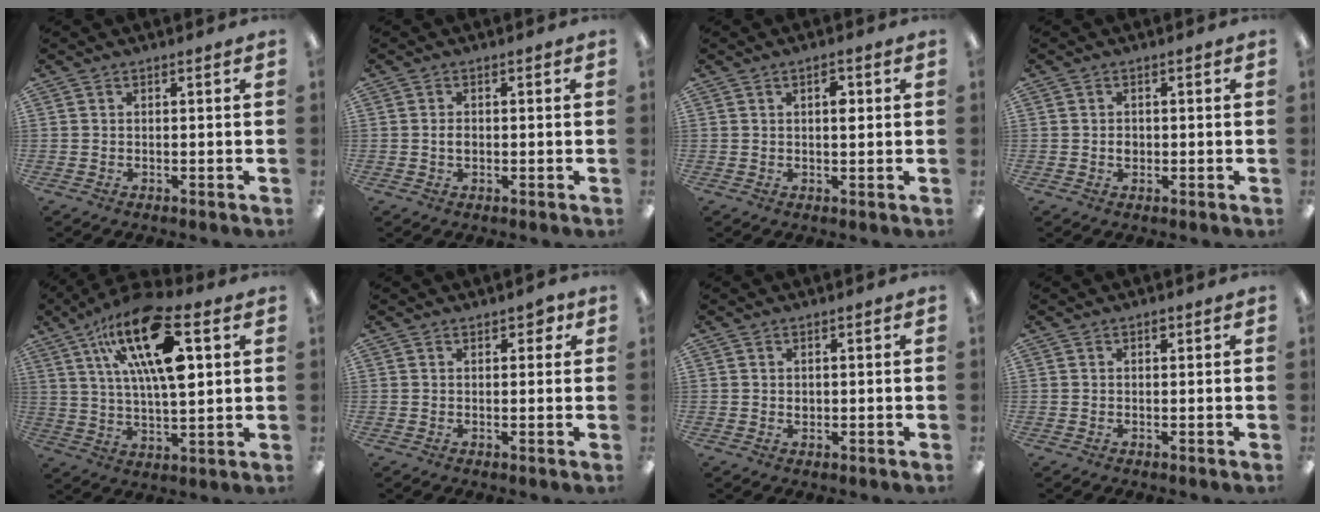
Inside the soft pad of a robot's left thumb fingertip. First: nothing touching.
{"total": 1.7, "force": [-0.1, 1.2, 1.2], "torque": [-0.023, 0.003, -0.003]}
{"total": 3.3, "force": [1.2, 1.5, 2.7], "torque": [-0.032, -0.003, 0.013]}
{"total": 1.5, "force": [-0.1, 1.3, 0.7], "torque": [-0.013, 0.003, -0.003]}
{"total": 20.7, "force": [9.0, 8.0, 16.8], "torque": [-0.301, -0.034, 0.141]}
{"total": 2.4, "force": [1.4, 1.4, 1.3], "torque": [-0.012, -0.003, 0.021]}
{"total": 0.9, "force": [0.4, 0.8, 0.3], "torque": [0.001, -0.001, 0.005]}
{"total": 0.9, "force": [0.6, 0.5, 0.5], "torque": [-0.002, -0.001, 0.009]}